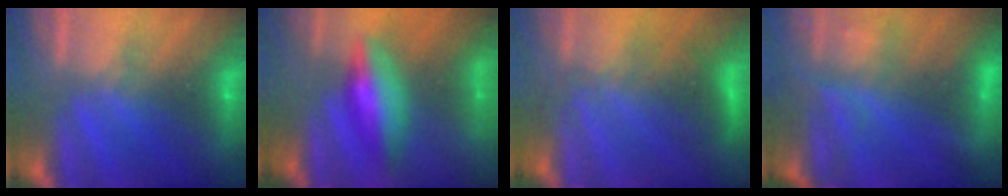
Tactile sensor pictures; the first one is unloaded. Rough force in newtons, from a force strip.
{"total": 8.1}
{"total": 3.0}
{"total": 5.5}